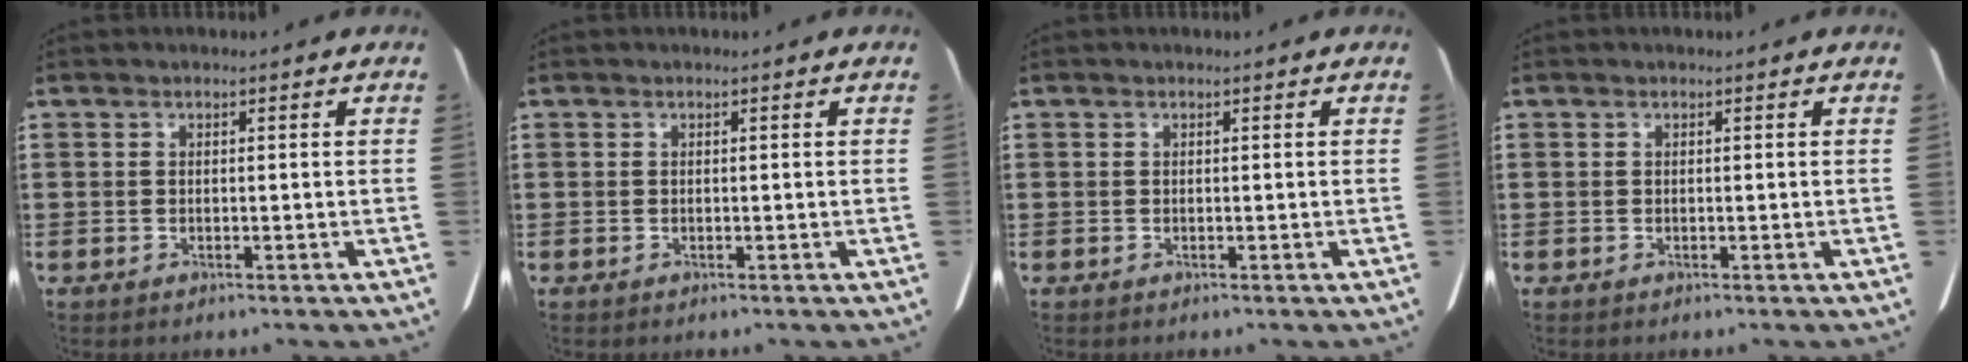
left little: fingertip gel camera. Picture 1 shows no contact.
{"total": 0.0}
{"total": 0.0}
{"total": 0.0}